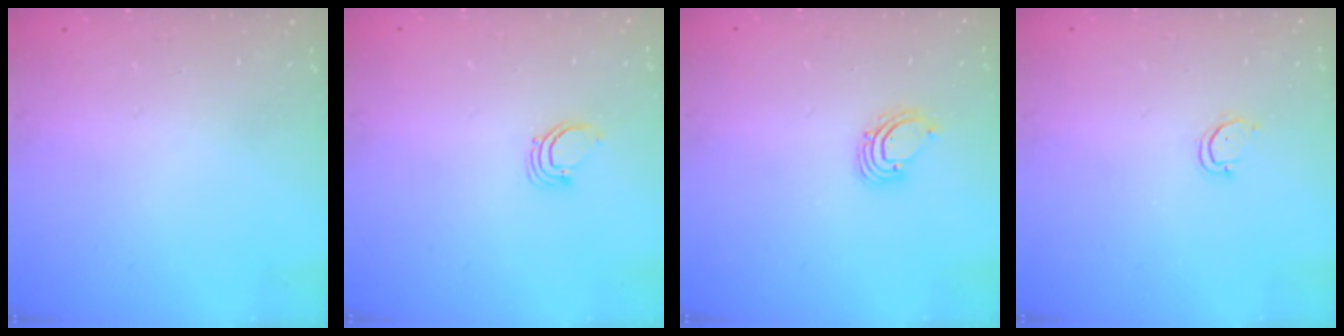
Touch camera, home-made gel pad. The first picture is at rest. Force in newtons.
{"total": 2.3, "press": 2.3, "slide": 0.1}
{"total": 2.6, "press": 2.6, "slide": 0.2}
{"total": 2.6, "press": 2.6, "slide": 0.2}